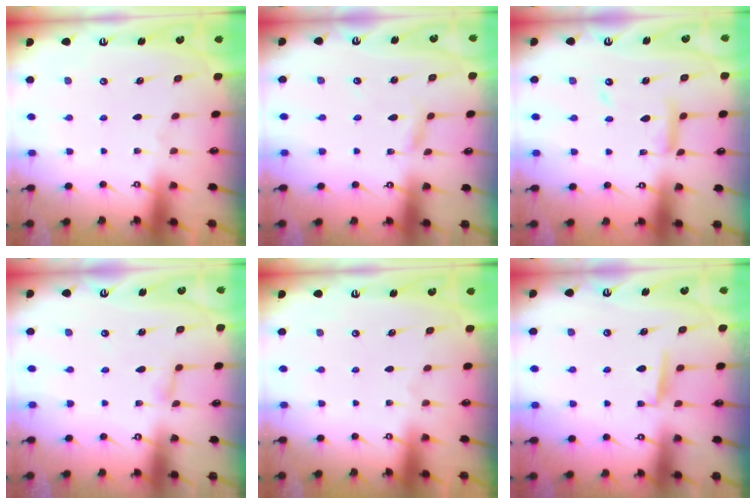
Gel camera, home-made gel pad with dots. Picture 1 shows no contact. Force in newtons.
{"total": 2.6, "press": 2.6, "slide": 0.3}
{"total": 12.2, "press": 12.2, "slide": 1.0}
{"total": 2.7, "press": 2.6, "slide": 0.2}
{"total": 0.0}
{"total": 5.1, "press": 5.0, "slide": 0.6}